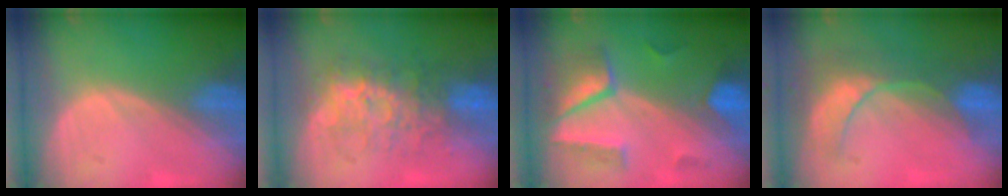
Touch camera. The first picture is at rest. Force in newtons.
{"total": 8.0, "press": 7.8, "slide": 2.1}
{"total": 7.3, "press": 7.2, "slide": 0.7}
{"total": 8.9, "press": 7.7, "slide": 4.5}